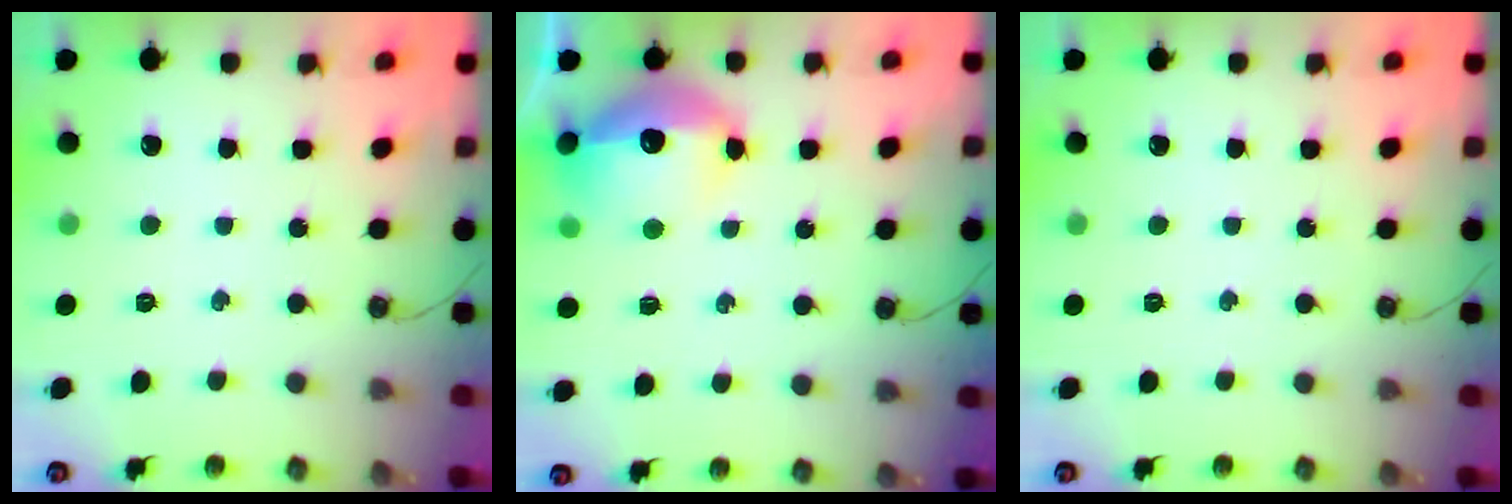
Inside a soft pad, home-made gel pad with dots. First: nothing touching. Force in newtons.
{"total": 14.7, "press": 14.7, "slide": 1.3}
{"total": 0.0}